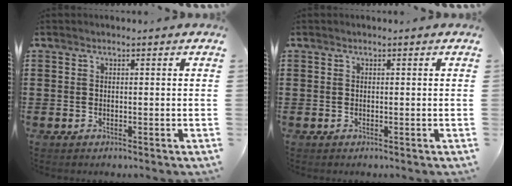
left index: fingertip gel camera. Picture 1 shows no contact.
{"total": 0.0}